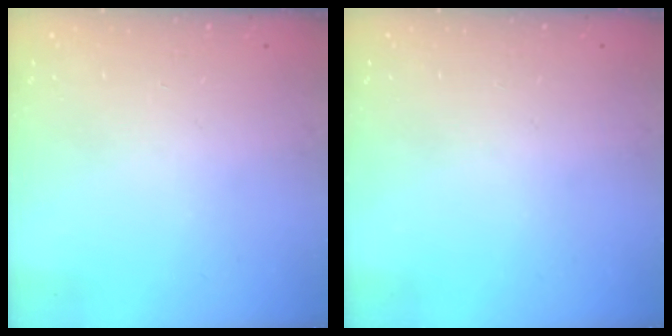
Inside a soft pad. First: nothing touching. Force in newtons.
{"total": 0.0}